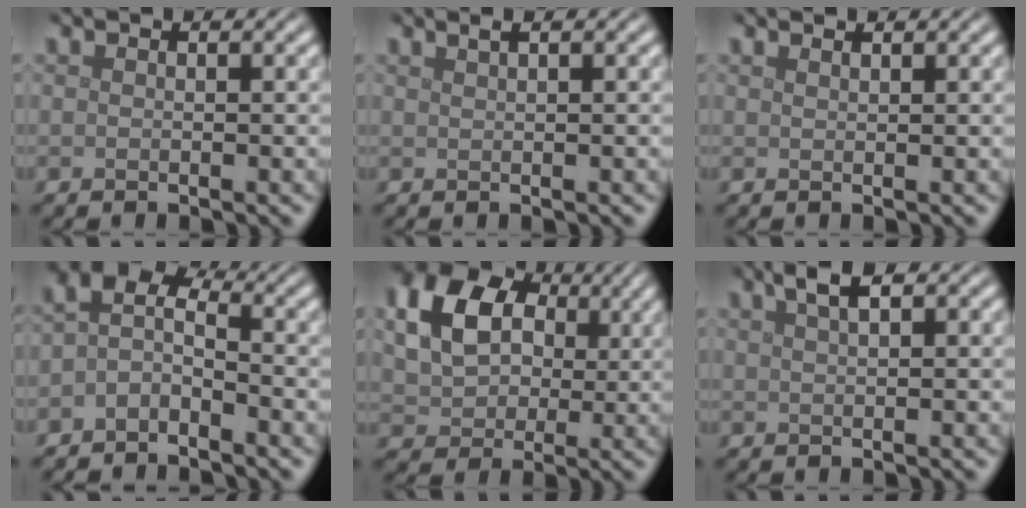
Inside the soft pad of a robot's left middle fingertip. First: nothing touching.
{"total": 1.4, "force": [0.9, 0.5, 1.0], "torque": [-0.007, -0.001, 0.008]}
{"total": 0.9, "force": [0.8, 0.1, 0.3], "torque": [-0.003, -0.001, 0.009]}
{"total": 3.2, "force": [-1.1, 1.8, 2.3], "torque": [-0.046, 0.010, -0.034]}
{"total": 11.7, "force": [3.8, 8.8, 6.7], "torque": [-0.138, 0.035, 0.067]}
{"total": 2.3, "force": [1.4, 0.7, 1.7], "torque": [-0.026, 0.005, 0.025]}